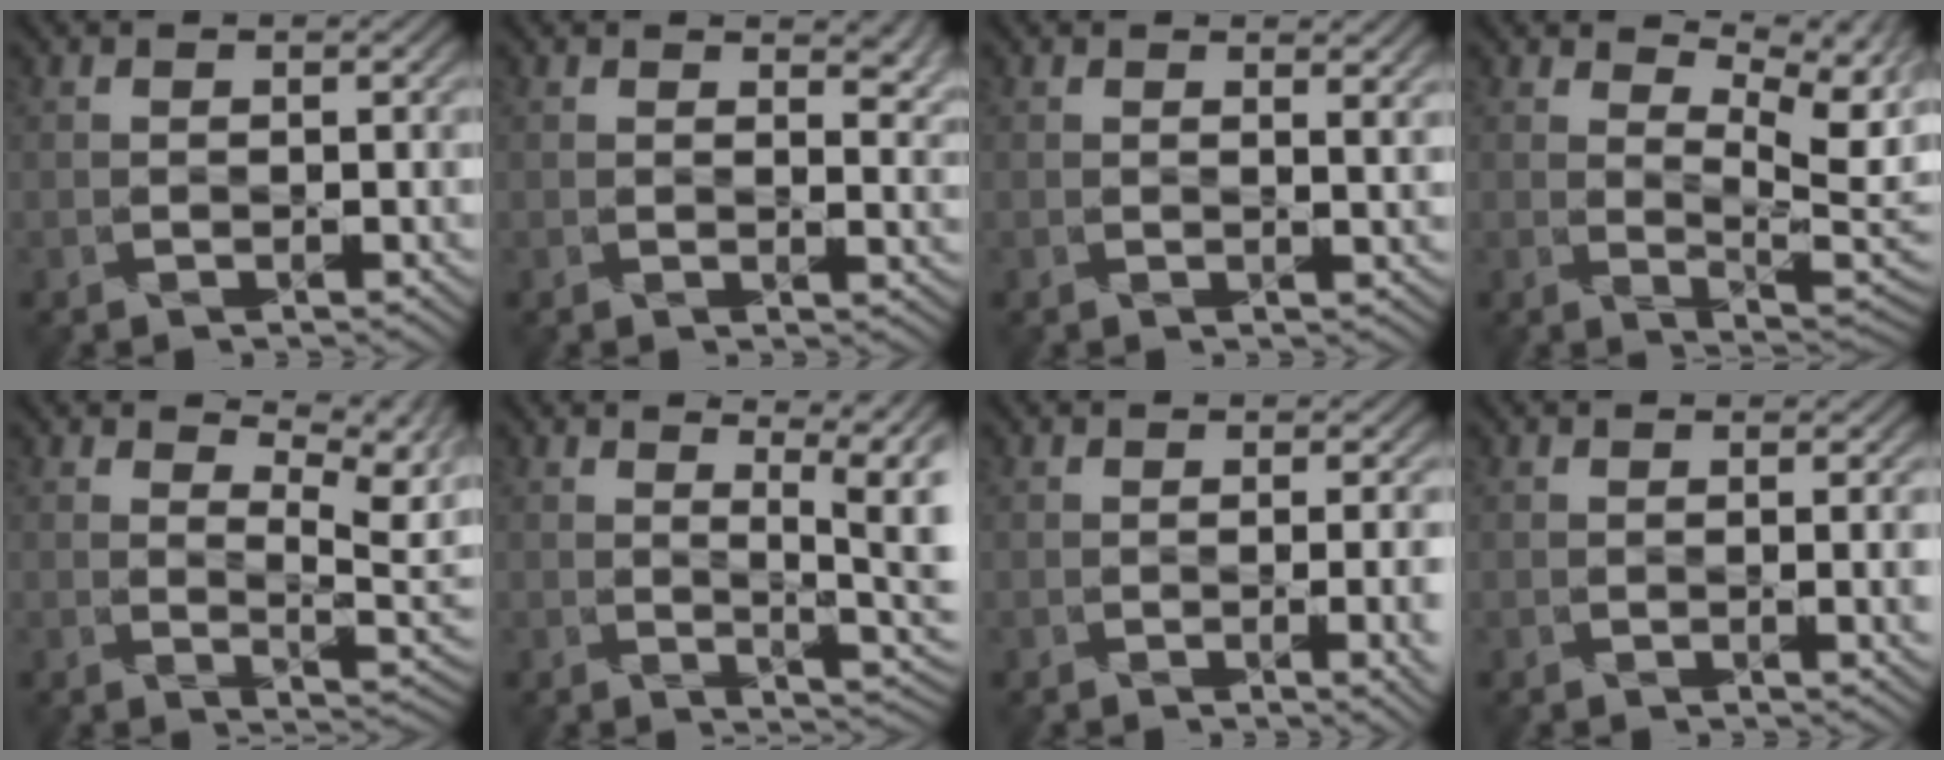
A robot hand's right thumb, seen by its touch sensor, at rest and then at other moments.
{"total": 3.3, "force": [2.1, 1.5, 2.1], "torque": [-0.031, -0.006, 0.034]}
{"total": 1.4, "force": [1.1, 0.0, 0.9], "torque": [-0.019, -0.003, 0.021]}
{"total": 7.7, "force": [3.4, 2.8, 6.3], "torque": [-0.117, 0.001, 0.060]}
{"total": 7.1, "force": [3.7, 2.5, 5.5], "torque": [-0.100, 0.001, 0.060]}
{"total": 6.8, "force": [2.6, 2.0, 6.0], "torque": [-0.075, 0.008, 0.035]}
{"total": 3.4, "force": [-0.6, 0.7, 3.3], "torque": [-0.045, -0.004, -0.006]}
{"total": 1.5, "force": [0.1, 0.0, 1.5], "torque": [-0.023, -0.002, 0.003]}